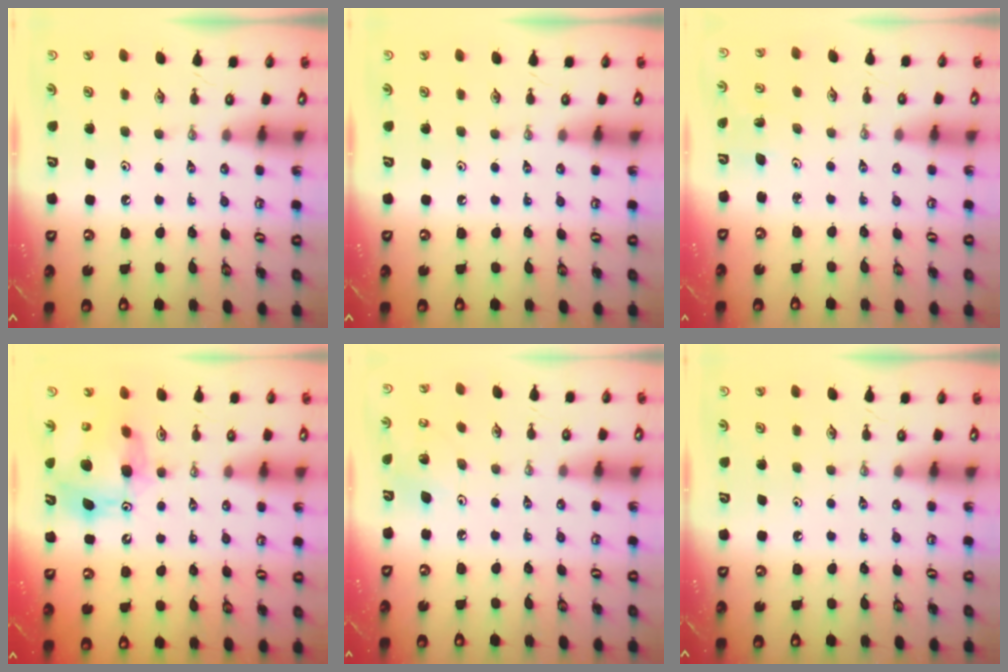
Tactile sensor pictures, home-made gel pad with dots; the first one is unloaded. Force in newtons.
{"total": 0.0}
{"total": 3.0, "press": 3.0, "slide": 0.2}
{"total": 14.1, "press": 14.0, "slide": 1.1}
{"total": 6.6, "press": 6.3, "slide": 2.2}
{"total": 0.0}